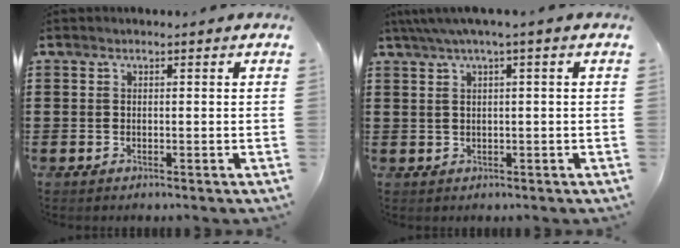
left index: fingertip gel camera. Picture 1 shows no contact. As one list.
[{"total": 2.2, "force": [0.3, -0.2, 2.2], "torque": [-0.039, -0.004, 0.003]}]